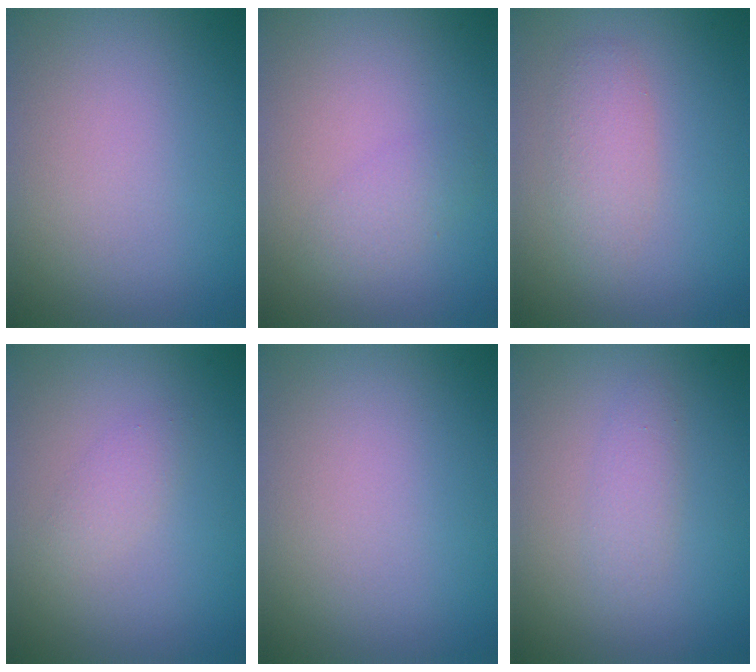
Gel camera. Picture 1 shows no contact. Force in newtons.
{"total": 1.5, "press": 1.5, "slide": 0.1}
{"total": 2.3, "press": 2.3, "slide": 0.1}
{"total": 1.3, "press": 1.3, "slide": 0.1}
{"total": 0.0}
{"total": 1.4, "press": 1.4, "slide": 0.0}